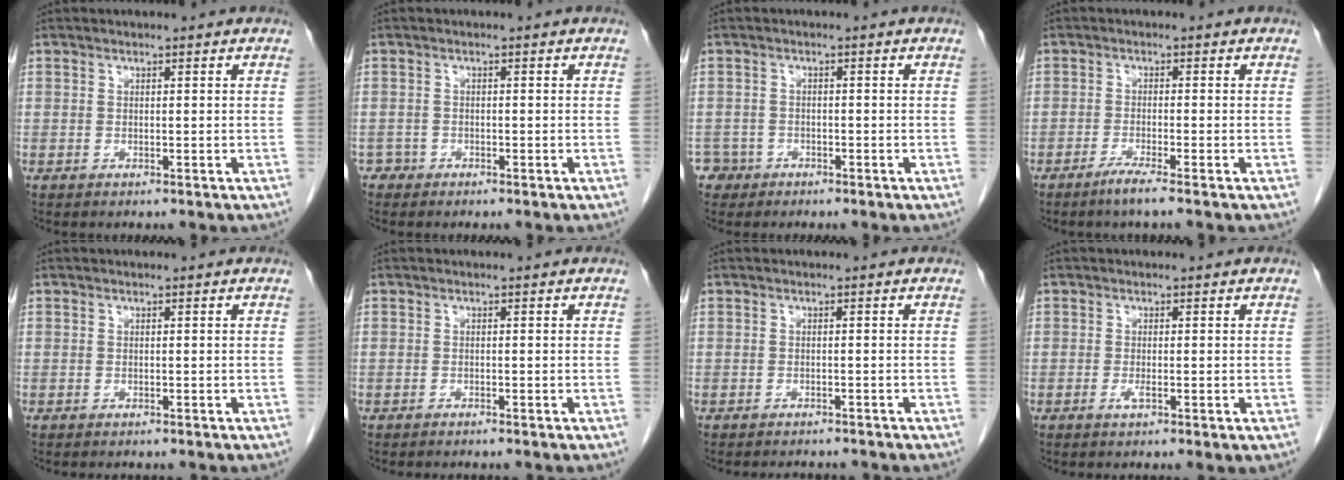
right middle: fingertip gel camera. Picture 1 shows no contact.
{"total": 1.0, "force": [-0.8, 0.6, -0.3], "torque": [0.002, 0.005, -0.018]}
{"total": 2.4, "force": [-1.6, 1.7, -0.6], "torque": [0.009, 0.009, -0.031]}
{"total": 2.5, "force": [-1.9, -0.5, 1.7], "torque": [-0.038, -0.005, -0.040]}
{"total": 0.0}
{"total": 0.0}
{"total": 2.5, "force": [-2.5, 0.5, 0.5], "torque": [-0.007, -0.006, -0.030]}
{"total": 1.5, "force": [-0.4, 0.2, 1.5], "torque": [-0.024, -0.002, -0.005]}